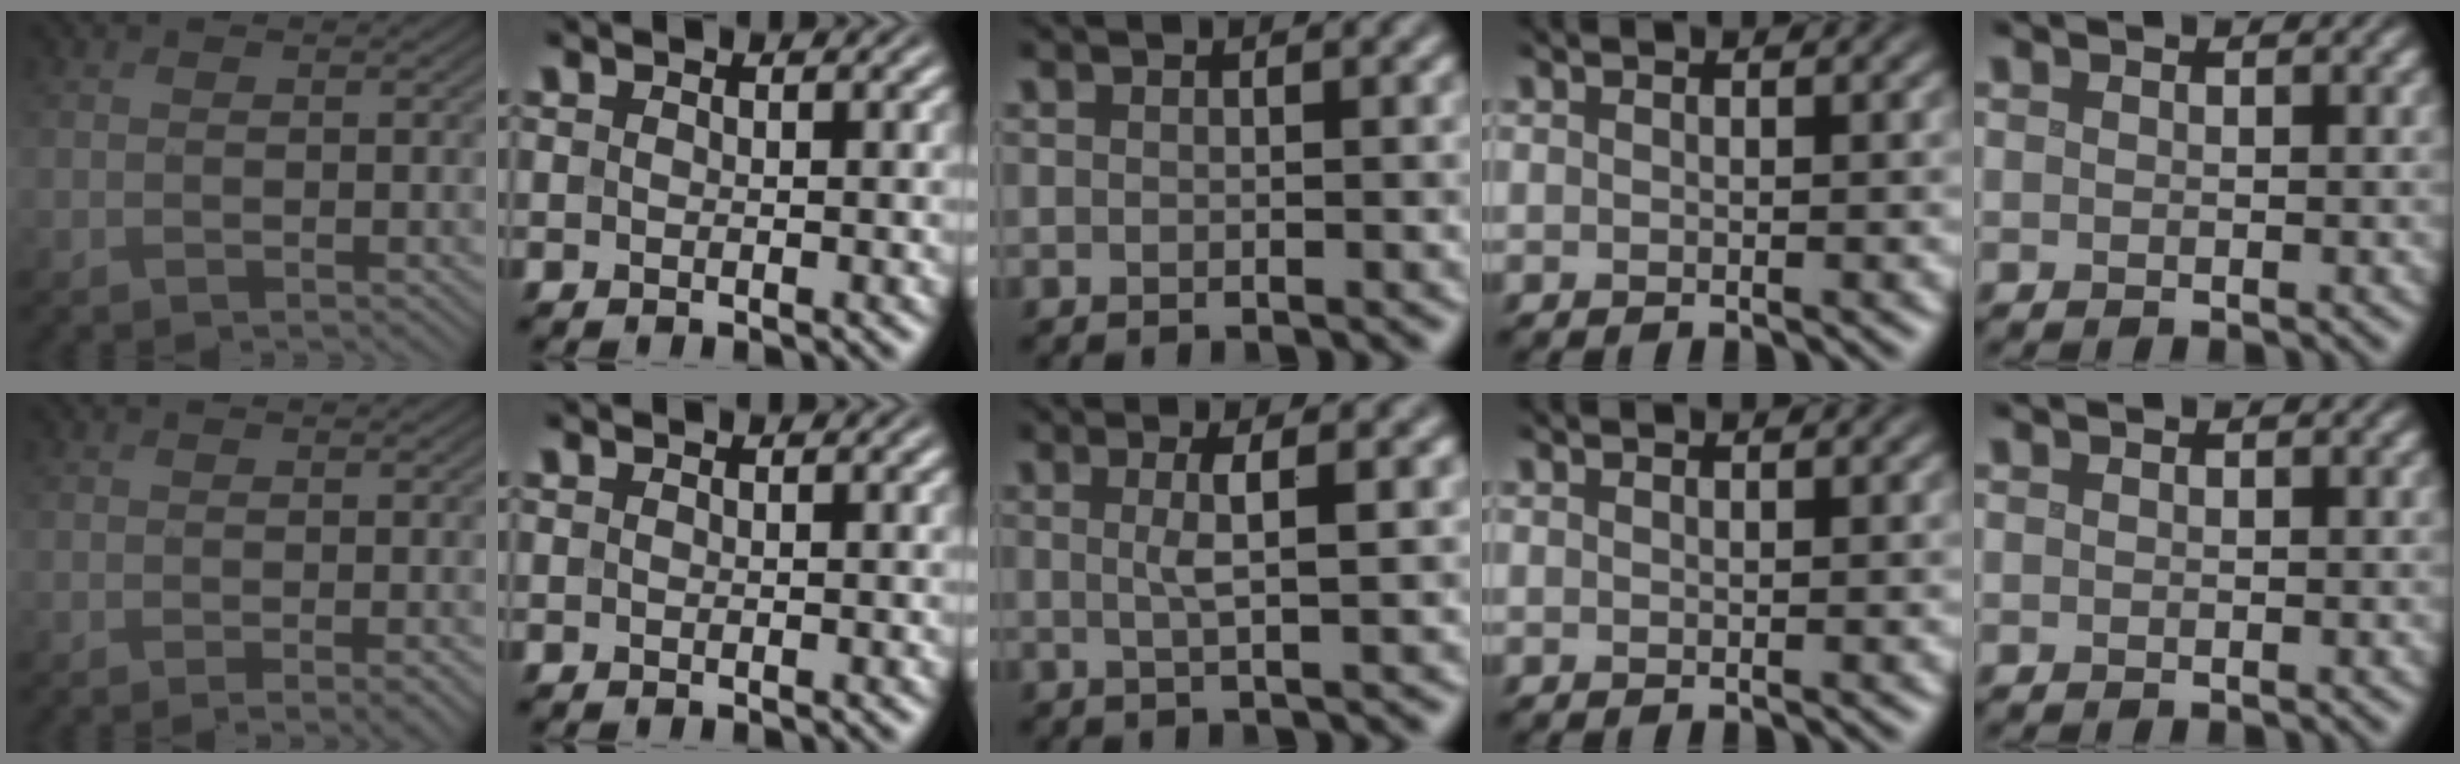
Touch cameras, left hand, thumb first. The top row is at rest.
{"thumb": {"total": 1.7, "force": [-0.5, 0.2, 1.6], "torque": [-0.027, -0.002, -0.011]}, "middle": {"total": 2.8, "force": [0.5, 0.7, 2.6], "torque": [-0.040, -0.001, 0.004]}}